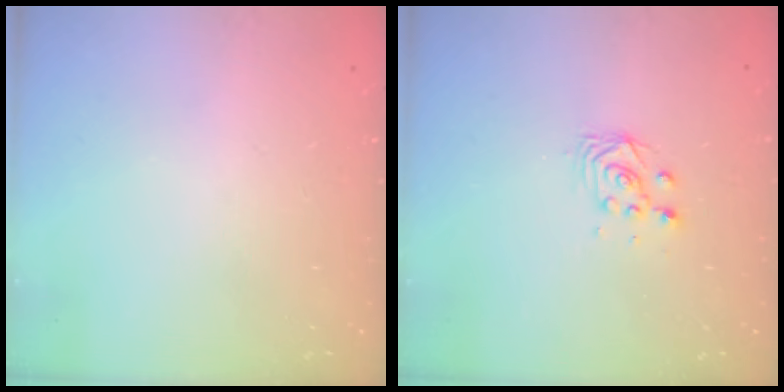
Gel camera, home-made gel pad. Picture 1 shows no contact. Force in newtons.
{"total": 2.8, "press": 2.5, "slide": 1.3}